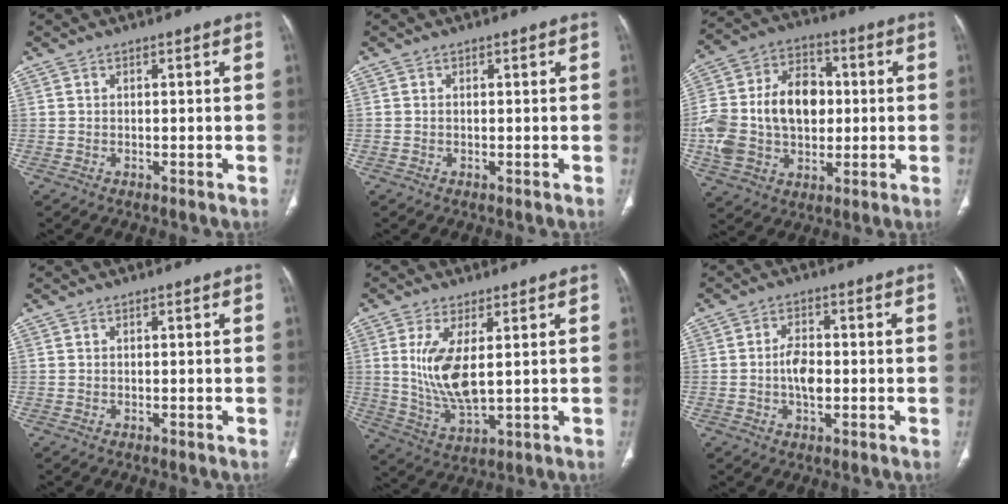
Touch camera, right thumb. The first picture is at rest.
{"total": 0.0}
{"total": 20.9, "force": [0.0, 14.8, 14.8], "torque": [-0.284, 0.027, 0.009]}
{"total": 0.0}
{"total": 10.1, "force": [1.9, 3.8, 9.2], "torque": [-0.194, -0.025, 0.049]}
{"total": 5.2, "force": [-0.6, 2.9, 4.3], "torque": [-0.071, 0.005, -0.013]}